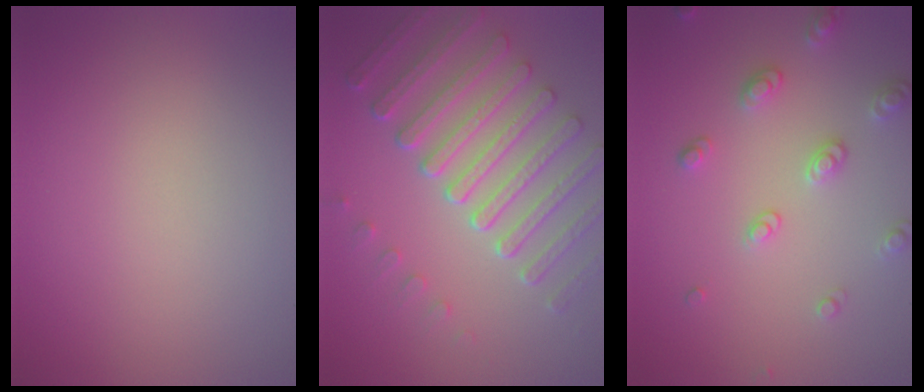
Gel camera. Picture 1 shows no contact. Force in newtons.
{"total": 7.0, "press": 5.3, "slide": 4.6}
{"total": 2.7, "press": 2.7, "slide": 0.5}